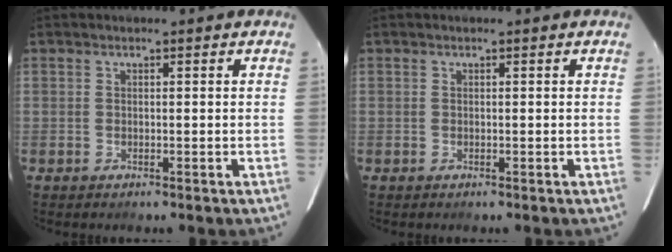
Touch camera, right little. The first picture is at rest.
{"total": 0.0}